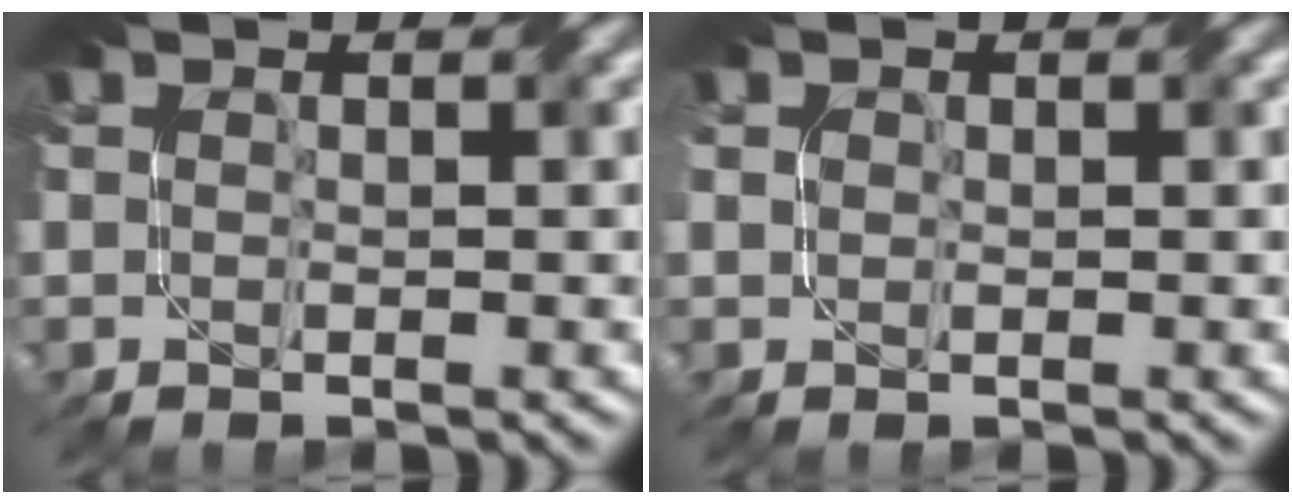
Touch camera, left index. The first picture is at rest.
{"total": 0.7, "force": [0.0, 0.6, 0.2], "torque": [-0.003, 0.000, 0.001]}